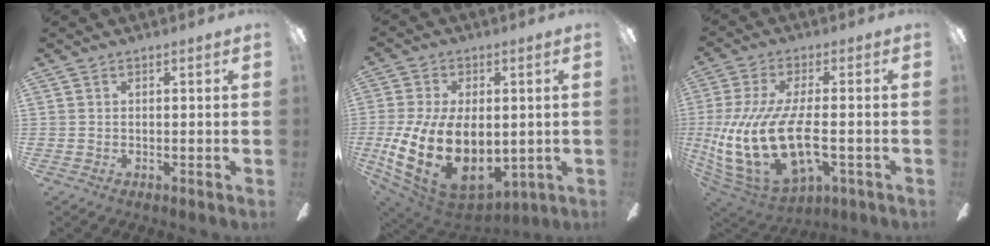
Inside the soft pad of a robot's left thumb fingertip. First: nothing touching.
{"total": 22.7, "force": [-3.2, 13.4, 18.1], "torque": [-0.355, 0.007, -0.041]}
{"total": 20.9, "force": [-2.3, 9.8, 18.3], "torque": [-0.406, -0.011, -0.032]}